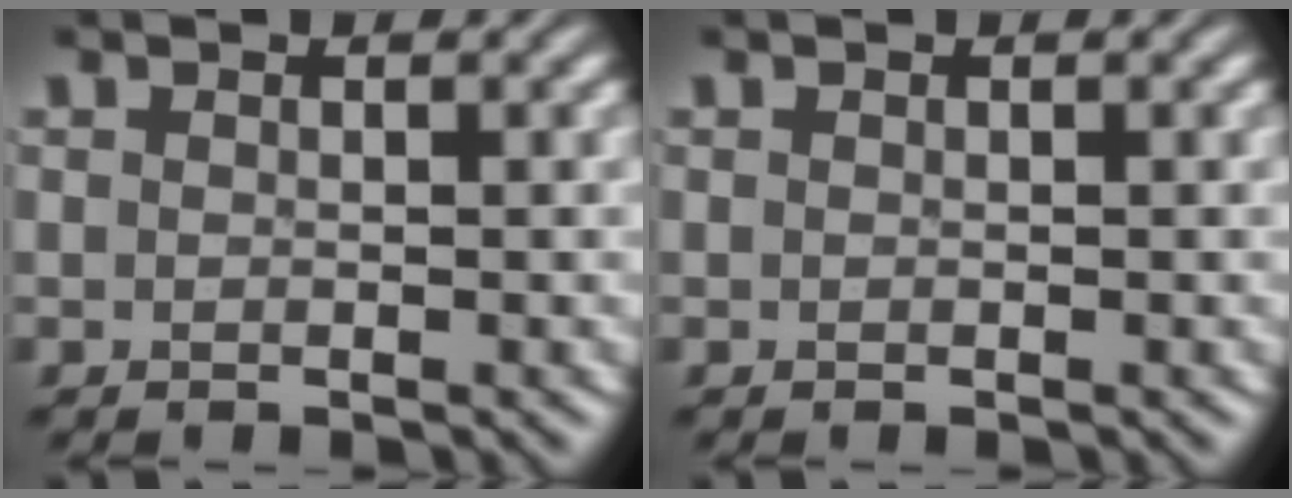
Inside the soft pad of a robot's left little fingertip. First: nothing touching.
{"total": 0.0}